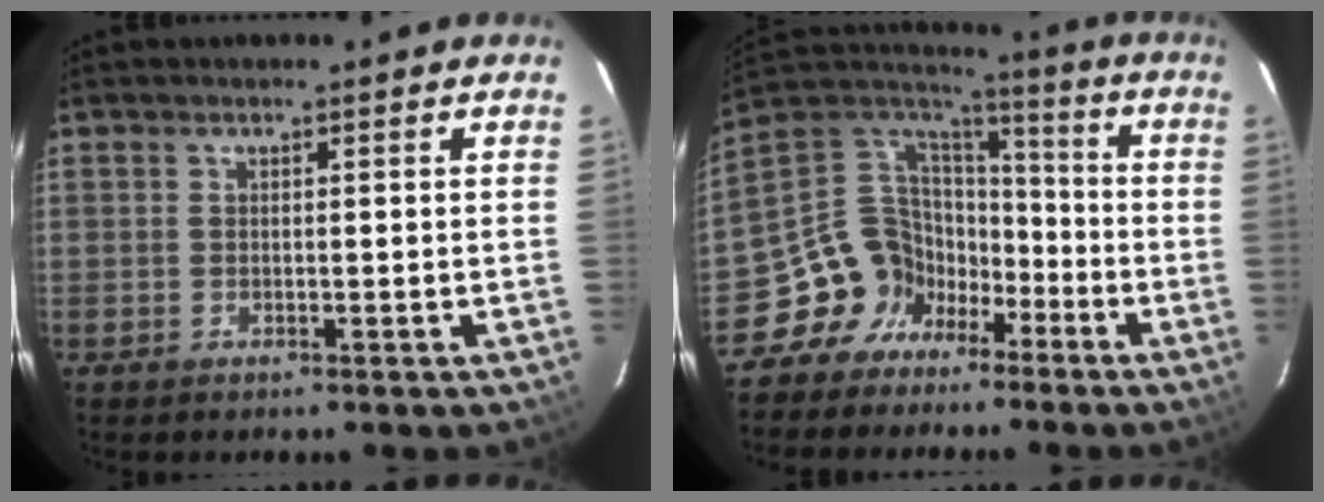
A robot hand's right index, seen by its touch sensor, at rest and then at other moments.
{"total": 13.4, "force": [-8.4, 10.0, 3.3], "torque": [-0.086, 0.043, -0.155]}